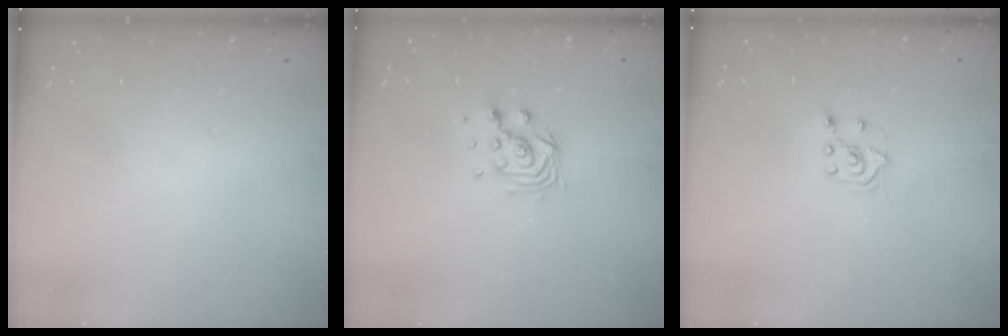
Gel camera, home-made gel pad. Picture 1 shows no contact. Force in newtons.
{"total": 8.3, "press": 8.3, "slide": 0.5}
{"total": 3.0, "press": 2.9, "slide": 0.7}